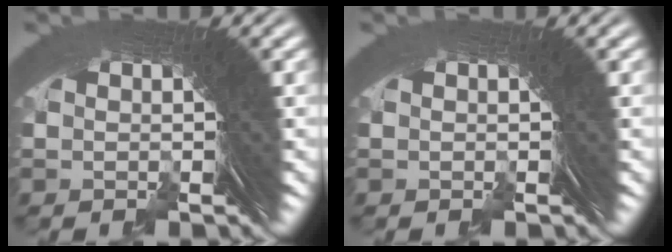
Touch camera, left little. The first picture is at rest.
{"total": 0.0}